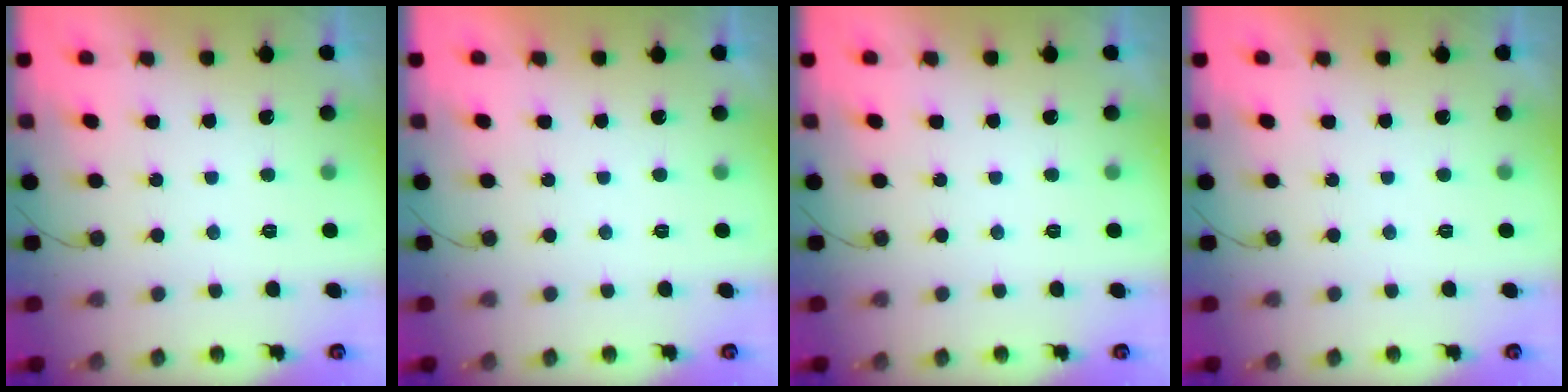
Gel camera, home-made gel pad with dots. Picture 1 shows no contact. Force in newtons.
{"total": 1.8, "press": 1.8, "slide": 0.0}
{"total": 0.0}
{"total": 1.7, "press": 1.7, "slide": 0.0}